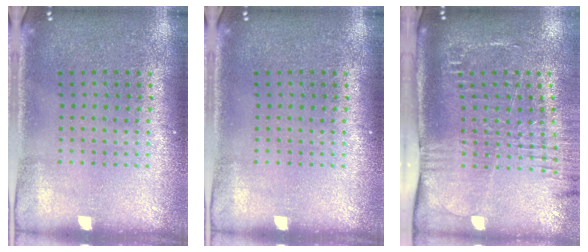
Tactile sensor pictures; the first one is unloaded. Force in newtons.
{"total": 0.0}
{"total": 2.6, "press": 2.1, "slide": 1.6}